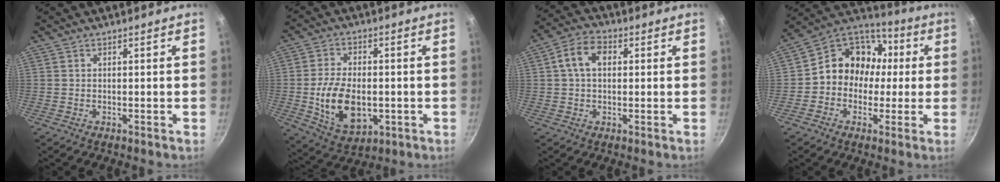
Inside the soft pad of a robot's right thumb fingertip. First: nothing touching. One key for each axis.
{"total": 13.2, "fx": -1.9, "fy": 8.2, "fz": 10.2, "tx": -0.173, "ty": 0.002, "tz": -0.021}
{"total": 7.3, "fx": 1.3, "fy": 4.9, "fz": 5.2, "tx": -0.078, "ty": 0.018, "tz": 0.012}
{"total": 14.7, "fx": 0.4, "fy": 12.6, "fz": 7.5, "tx": -0.071, "ty": 0.049, "tz": -0.014}